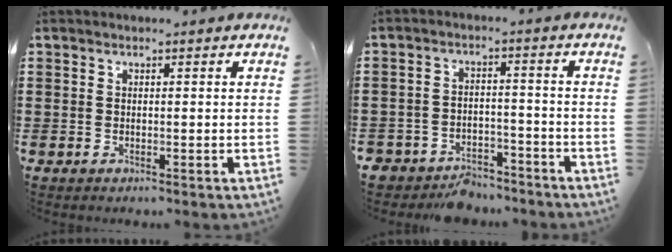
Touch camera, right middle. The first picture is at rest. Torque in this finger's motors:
{"motor_torque": [1.21, -0.93, 0.22, 0.04]}